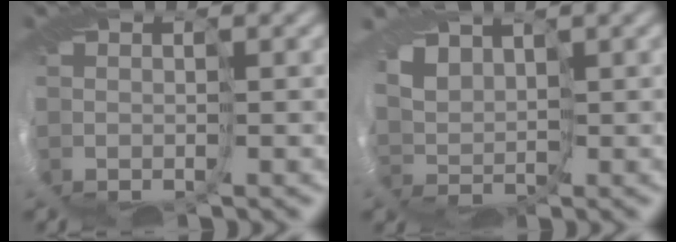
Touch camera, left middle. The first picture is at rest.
{"total": 2.8, "force": [2.3, 1.4, 0.6], "torque": [-0.023, -0.002, 0.042]}